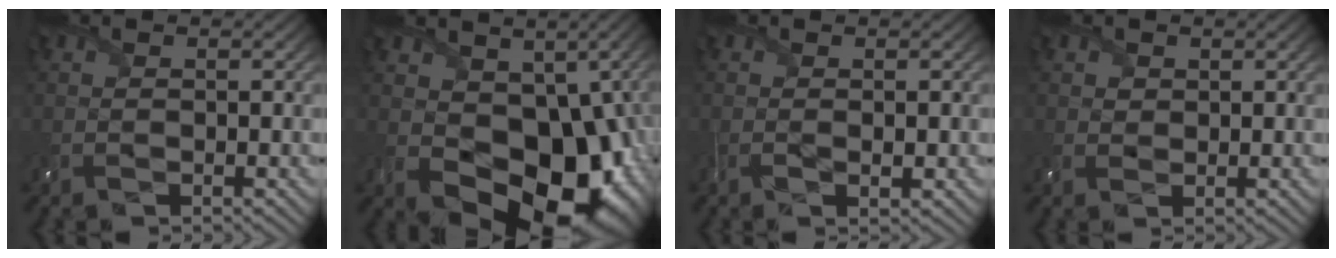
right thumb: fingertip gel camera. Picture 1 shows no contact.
{"total": 15.0, "force": [-0.6, 10.7, 10.5], "torque": [-0.152, -0.049, 0.018]}
{"total": 2.1, "force": [-0.4, 1.0, 1.8], "torque": [-0.038, -0.008, -0.007]}
{"total": 1.5, "force": [0.9, 1.2, 0.3], "torque": [-0.010, -0.001, 0.016]}